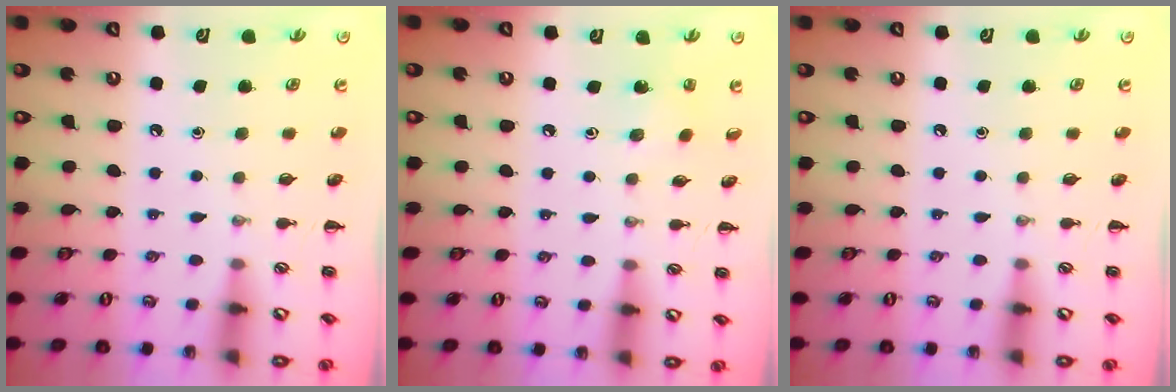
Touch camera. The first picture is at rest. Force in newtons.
{"total": 1.9, "press": 1.8, "slide": 0.6}
{"total": 0.0}